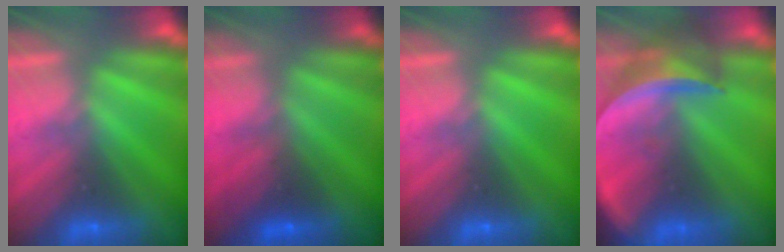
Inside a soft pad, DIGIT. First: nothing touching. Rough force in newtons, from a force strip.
{"total": 1.7}
{"total": 0.0}
{"total": 8.4}